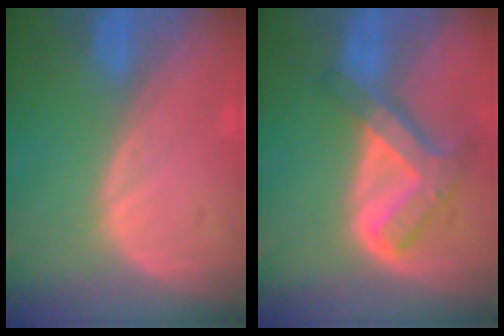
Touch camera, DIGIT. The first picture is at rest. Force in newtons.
{"total": 7.7, "press": 6.5, "slide": 4.2}